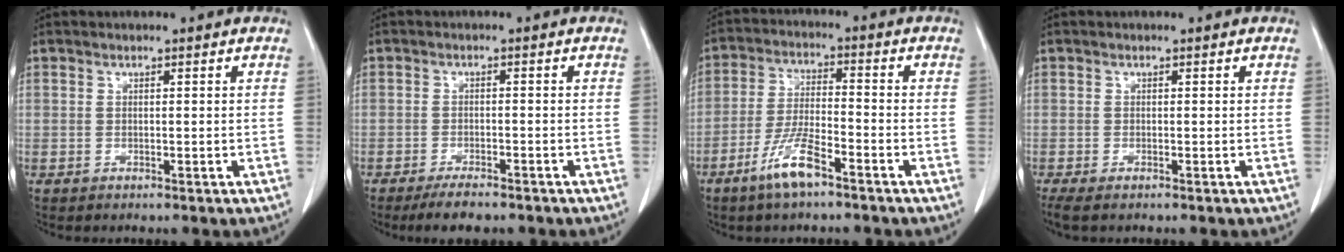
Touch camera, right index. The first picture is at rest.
{"total": 4.3, "force": [-3.5, 1.1, 2.3], "torque": [-0.039, -0.005, -0.055]}
{"total": 7.8, "force": [-5.0, 1.2, 5.9], "torque": [-0.122, -0.009, -0.096]}
{"total": 3.1, "force": [-2.4, 0.7, 1.9], "torque": [-0.035, -0.012, -0.037]}